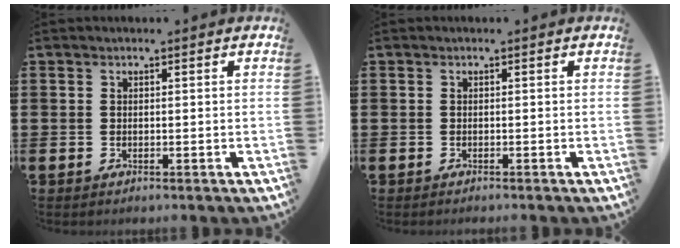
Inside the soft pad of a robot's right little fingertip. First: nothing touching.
{"total": 0.0}